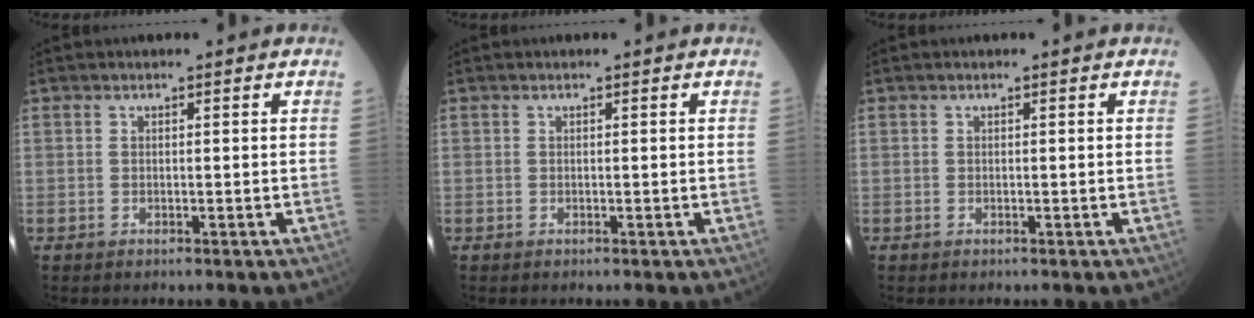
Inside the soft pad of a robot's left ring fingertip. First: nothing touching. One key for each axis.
{"total": 0.0}
{"total": 0.0}